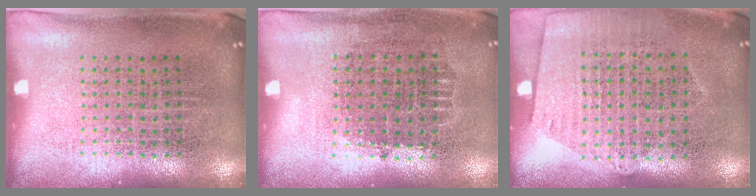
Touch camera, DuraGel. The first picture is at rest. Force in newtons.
{"total": 0.7, "press": 0.7, "slide": 0.2}
{"total": 1.2, "press": 1.1, "slide": 0.6}